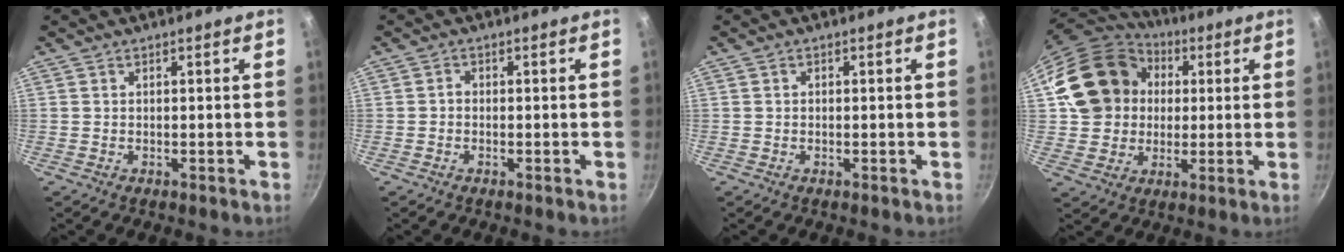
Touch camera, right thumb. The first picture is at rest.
{"total": 0.9, "force": [-0.3, 0.7, 0.5], "torque": [-0.008, 0.005, -0.008]}
{"total": 0.7, "force": [0.0, 0.6, 0.3], "torque": [-0.005, 0.005, 0.001]}
{"total": 19.1, "force": [3.8, 16.3, 9.2], "torque": [-0.152, 0.036, 0.070]}